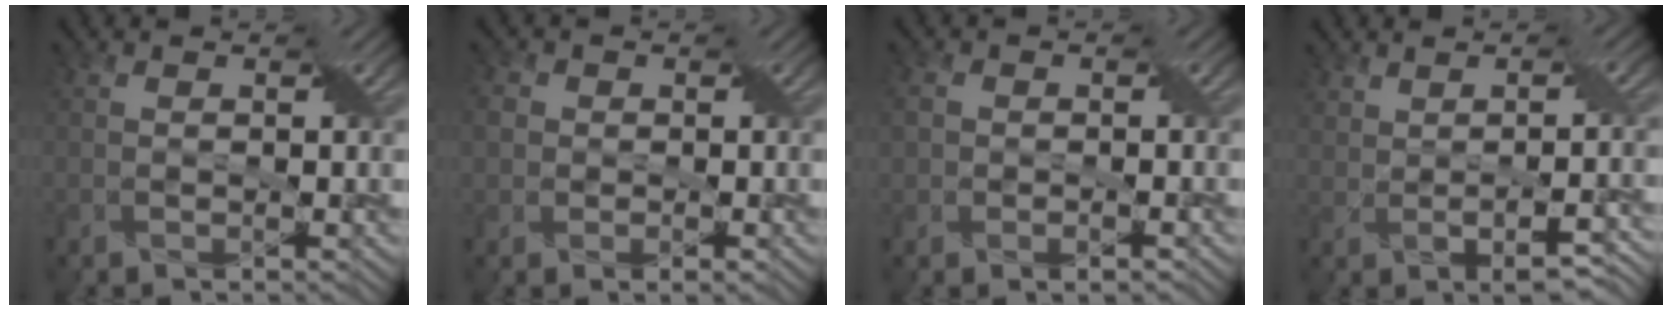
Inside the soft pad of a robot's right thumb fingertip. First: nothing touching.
{"total": 3.9, "force": [0.0, 3.4, 1.9], "torque": [-0.041, 0.004, -0.008]}
{"total": 3.5, "force": [-0.5, 2.6, 2.2], "torque": [-0.039, -0.004, -0.009]}
{"total": 6.3, "force": [-0.1, 2.6, 5.7], "torque": [-0.100, 0.000, 0.013]}